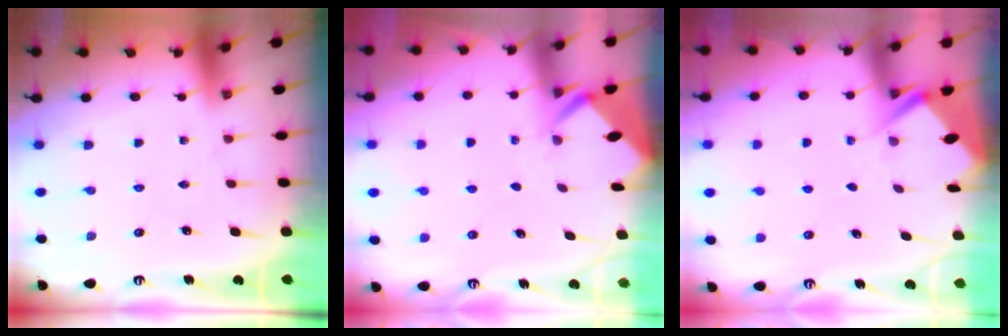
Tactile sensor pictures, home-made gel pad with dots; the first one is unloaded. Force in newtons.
{"total": 2.5, "press": 2.5, "slide": 0.1}
{"total": 2.9, "press": 2.8, "slide": 0.4}